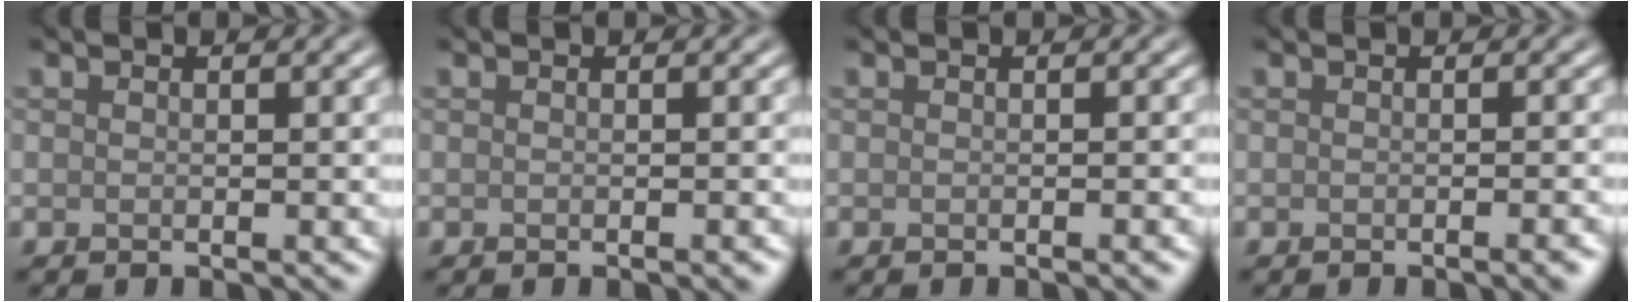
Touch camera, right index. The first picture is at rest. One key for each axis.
{"total": 0.7, "fx": -0.3, "fy": 0.1, "fz": 0.6, "tx": -0.006, "ty": 0.001, "tz": -0.004}
{"total": 1.1, "fx": -0.4, "fy": 0.2, "fz": 1.0, "tx": -0.007, "ty": 0.001, "tz": -0.007}
{"total": 1.9, "fx": -0.7, "fy": 0.5, "fz": 1.6, "tx": -0.011, "ty": 0.001, "tz": -0.009}